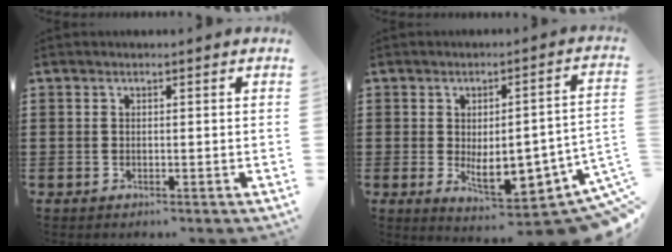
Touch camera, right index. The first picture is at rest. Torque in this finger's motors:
{"motor_torque": [1.69, -0.45, 0.58, 0.19]}